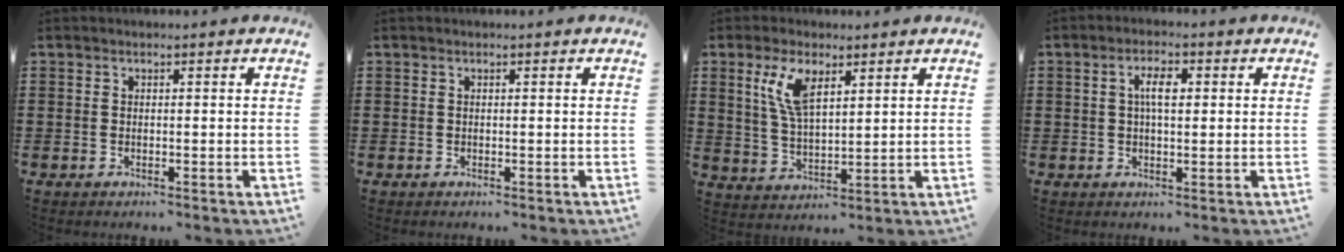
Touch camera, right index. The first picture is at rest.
{"total": 0.0}
{"total": 7.0, "force": [3.2, 2.7, 5.6], "torque": [-0.120, 0.006, 0.057]}
{"total": 3.7, "force": [0.5, 1.4, 3.4], "torque": [-0.068, 0.007, 0.006]}